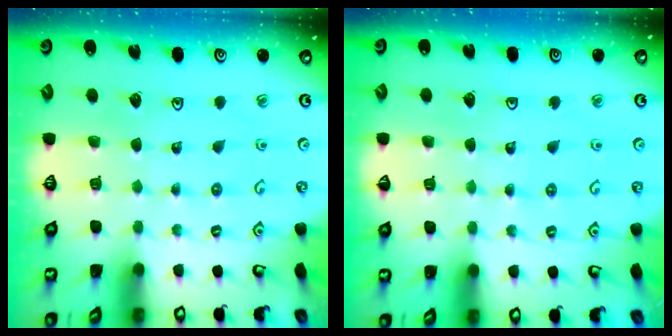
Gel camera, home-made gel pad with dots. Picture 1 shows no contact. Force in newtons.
{"total": 2.8, "press": 2.8, "slide": 0.3}